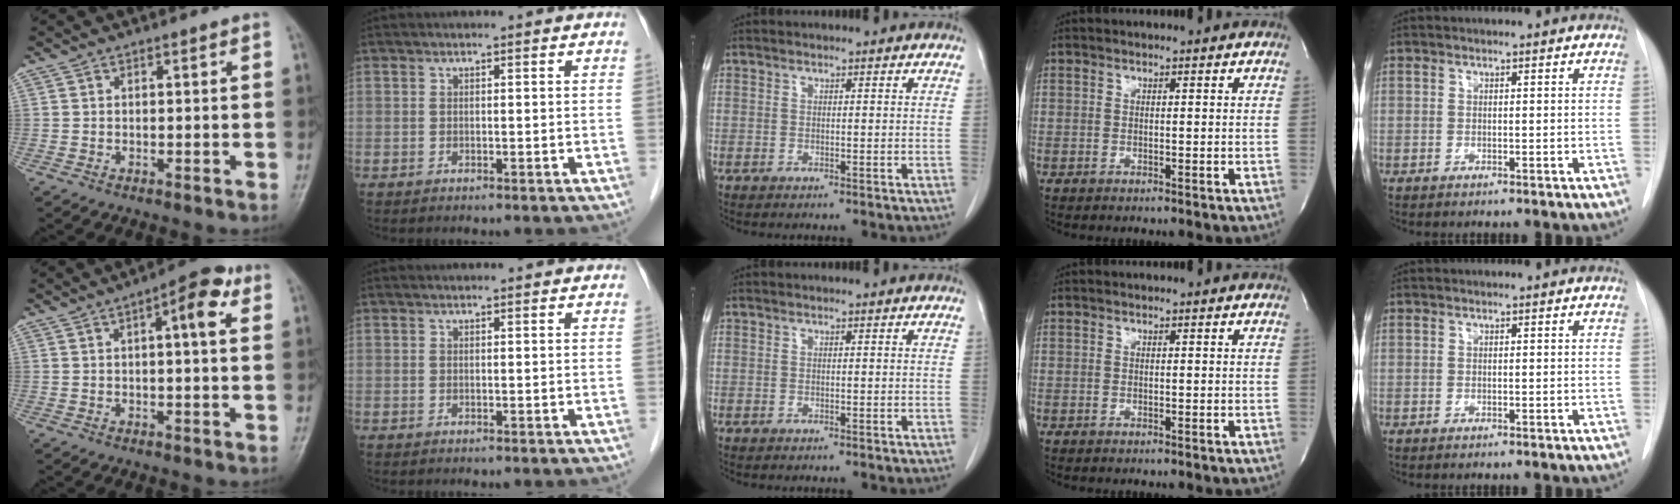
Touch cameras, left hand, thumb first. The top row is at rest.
{"thumb": {"total": 7.3, "force": [2.5, 2.2, 6.5], "torque": [-0.083, 0.012, 0.026]}, "index": {"total": 1.8, "force": [1.7, 0.3, 0.5], "torque": [-0.013, 0.019, 0.021]}}